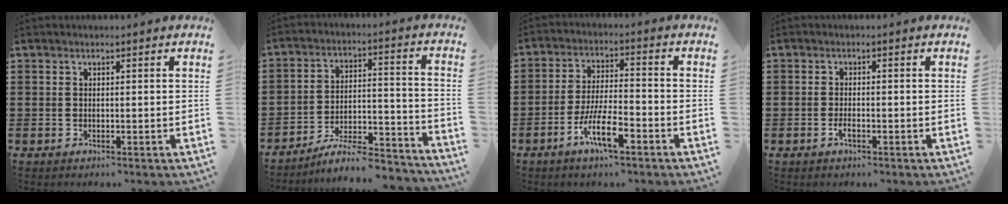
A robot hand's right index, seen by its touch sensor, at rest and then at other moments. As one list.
[{"total": 7.8, "force": [-6.8, 1.3, 3.5], "torque": [-0.053, 0.005, -0.130]}, {"total": 8.2, "force": [-4.2, 2.1, 6.7], "torque": [-0.149, -0.007, -0.083]}, {"total": 1.6, "force": [-0.8, 0.5, 1.2], "torque": [-0.025, -0.003, -0.014]}]